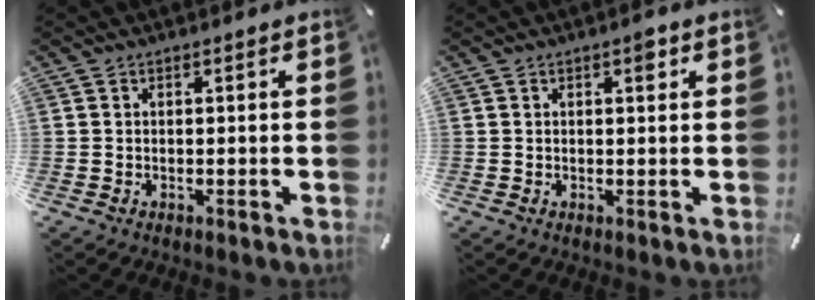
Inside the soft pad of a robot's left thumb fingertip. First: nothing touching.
{"total": 2.3, "force": [1.0, 1.0, 1.8], "torque": [-0.015, -0.003, 0.010]}